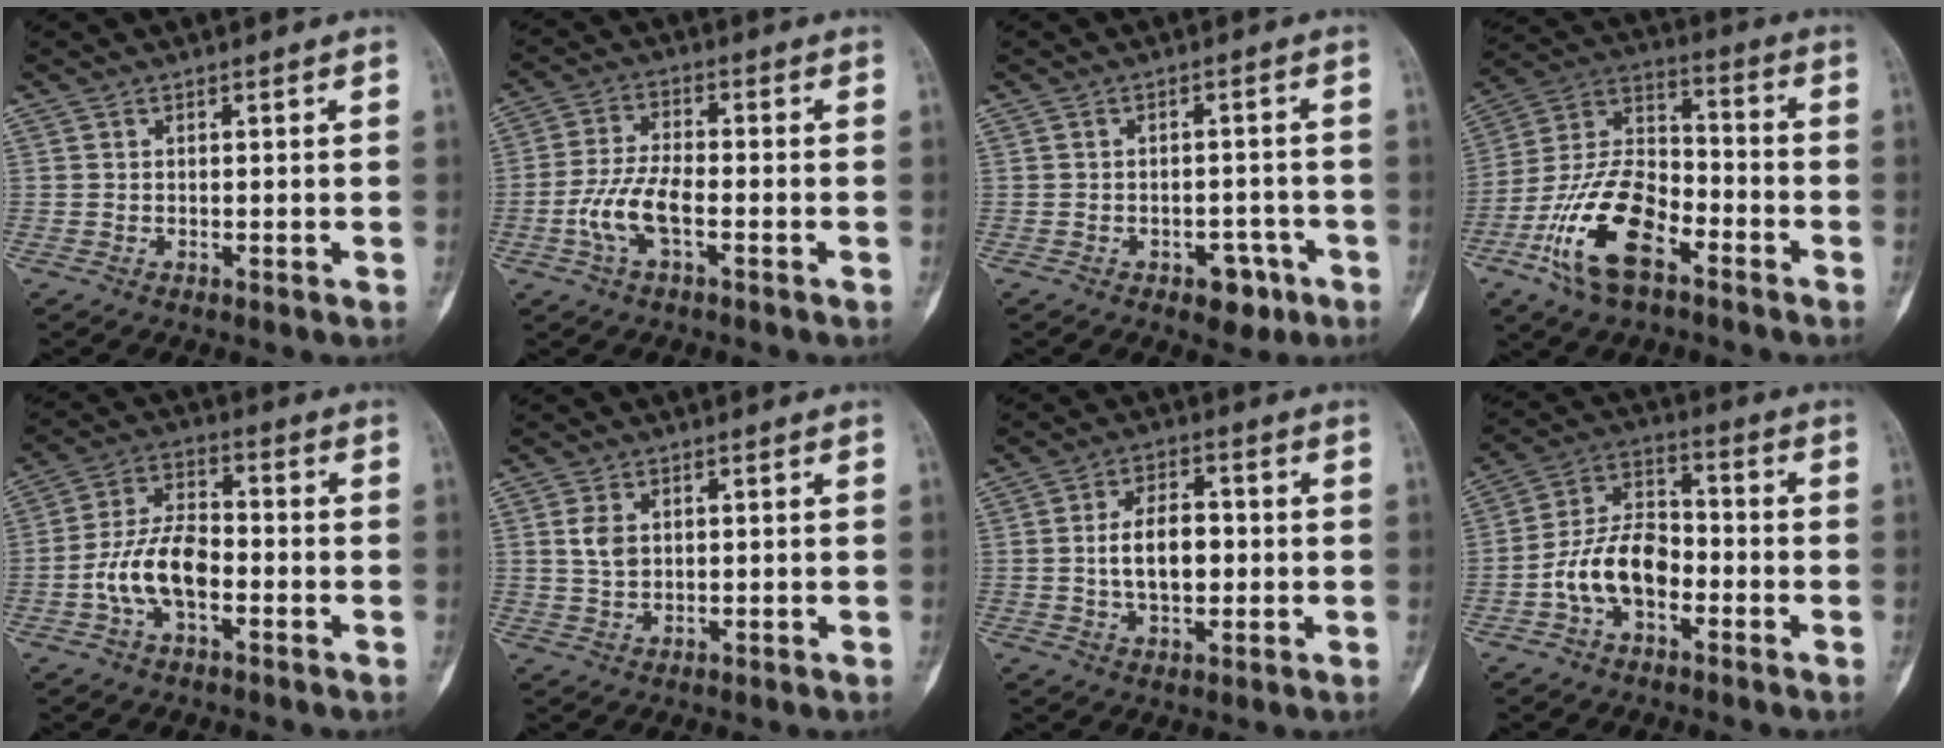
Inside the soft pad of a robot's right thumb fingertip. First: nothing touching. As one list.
[{"total": 8.0, "force": [-2.6, 3.2, 6.8], "torque": [-0.150, 0.021, -0.052]}, {"total": 5.2, "force": [-2.9, 3.1, 3.0], "torque": [-0.012, 0.021, -0.035]}, {"total": 17.8, "force": [-8.8, 8.8, 12.8], "torque": [-0.236, 0.055, -0.169]}, {"total": 10.6, "force": [-3.0, 5.7, 8.5], "torque": [-0.161, 0.034, -0.062]}, {"total": 3.7, "force": [0.7, 2.5, 2.7], "torque": [-0.048, -0.001, 0.016]}, {"total": 9.0, "force": [-0.3, 5.2, 7.3], "torque": [-0.113, 0.013, -0.007]}, {"total": 11.3, "force": [-3.7, 6.9, 8.2], "torque": [-0.144, 0.043, -0.074]}]